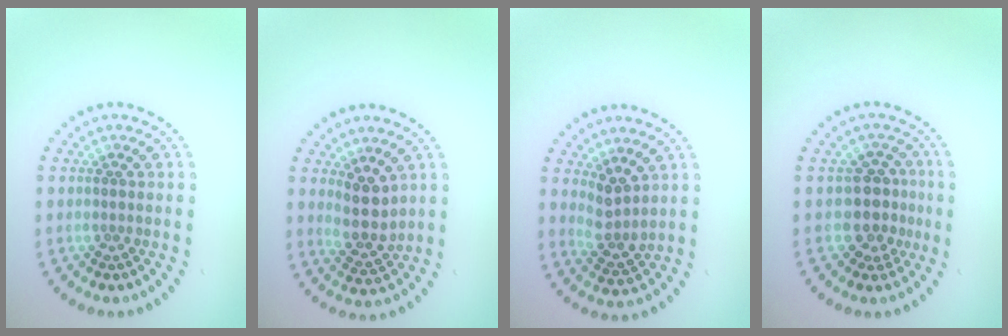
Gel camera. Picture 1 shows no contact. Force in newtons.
{"total": 3.1, "press": 2.6, "slide": 1.6}
{"total": 2.6, "press": 2.0, "slide": 1.6}
{"total": 3.0, "press": 2.3, "slide": 1.8}